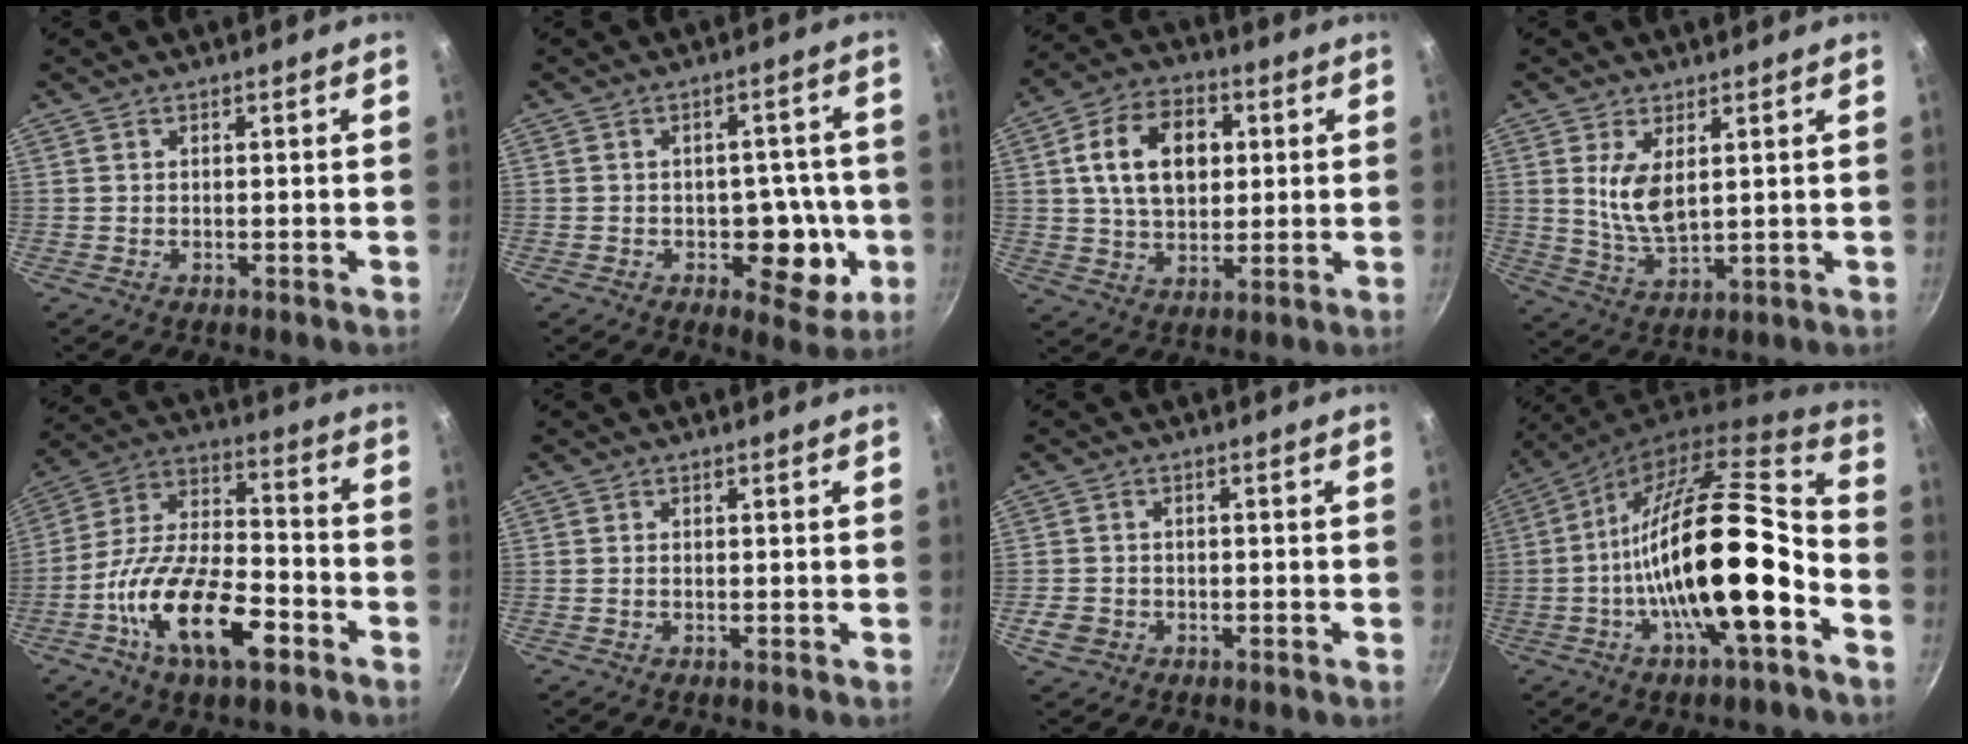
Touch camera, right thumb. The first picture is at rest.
{"total": 10.1, "force": [-2.5, 6.7, 7.2], "torque": [-0.036, 0.013, -0.028]}
{"total": 14.2, "force": [2.9, 9.7, 9.9], "torque": [-0.143, 0.007, 0.043]}
{"total": 7.4, "force": [2.2, 3.4, 6.1], "torque": [-0.113, -0.027, 0.051]}
{"total": 19.5, "force": [-8.4, 8.7, 15.3], "torque": [-0.262, 0.045, -0.163]}
{"total": 0.0}
{"total": 3.6, "force": [-1.5, 2.9, 1.6], "torque": [-0.029, 0.015, -0.021]}
{"total": 21.3, "force": [-6.7, 6.2, 19.2], "torque": [-0.296, 0.038, -0.121]}